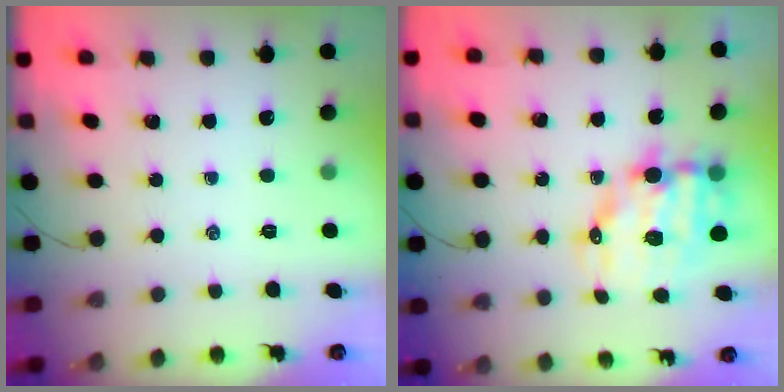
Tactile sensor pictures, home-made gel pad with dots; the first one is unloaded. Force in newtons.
{"total": 13.0, "press": 12.7, "slide": 2.8}